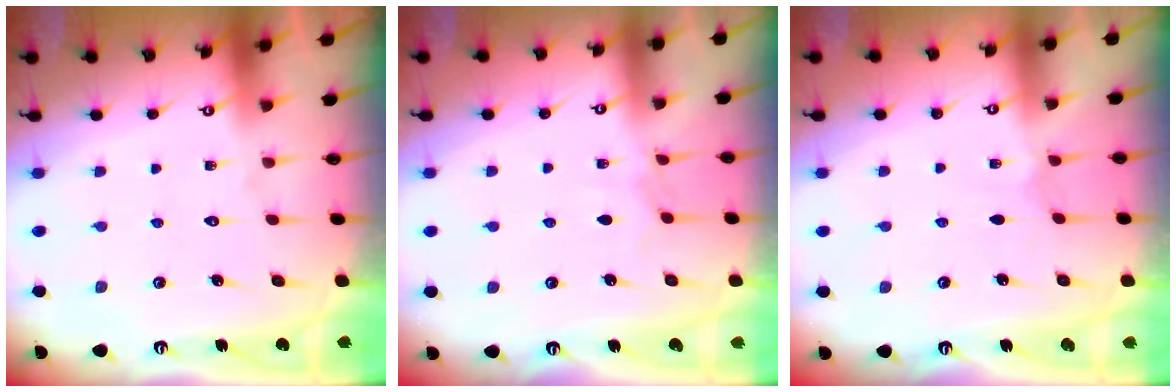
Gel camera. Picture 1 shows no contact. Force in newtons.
{"total": 2.8, "press": 2.8, "slide": 0.5}
{"total": 0.5, "press": 0.5, "slide": 0.2}